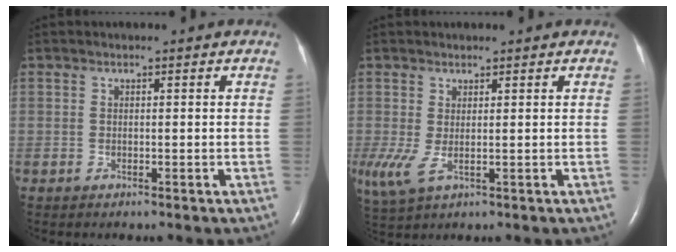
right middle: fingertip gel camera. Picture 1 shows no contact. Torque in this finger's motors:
{"motor_torque": [0.67, -0.26, 0.37, 0.13]}